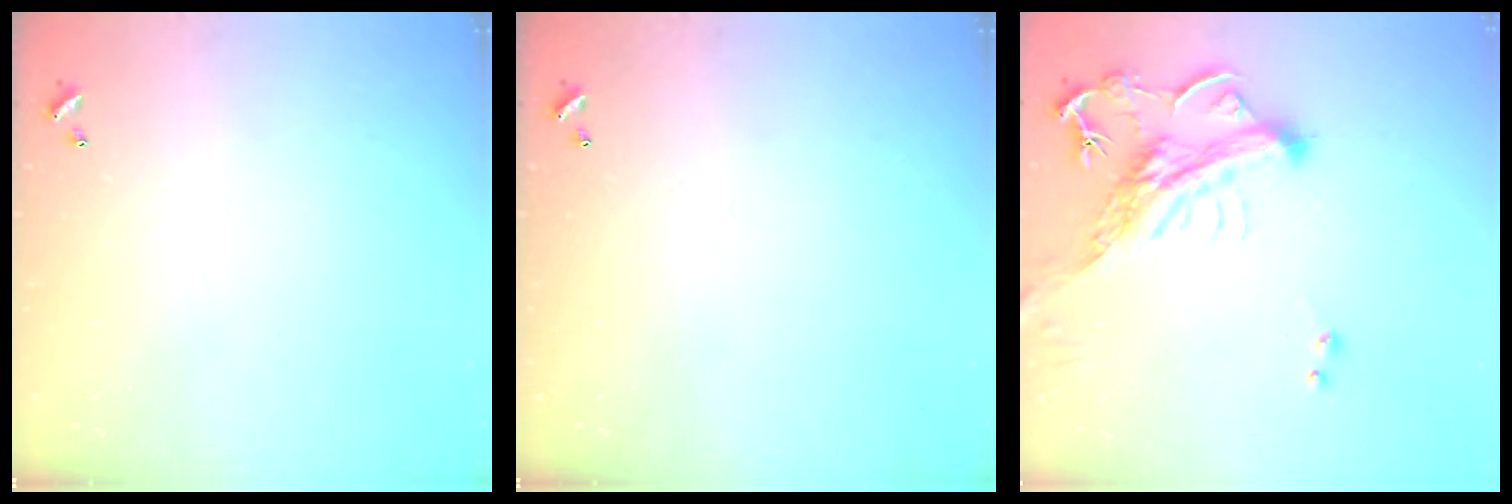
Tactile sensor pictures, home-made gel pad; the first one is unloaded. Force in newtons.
{"total": 0.0}
{"total": 3.5, "press": 3.2, "slide": 1.4}